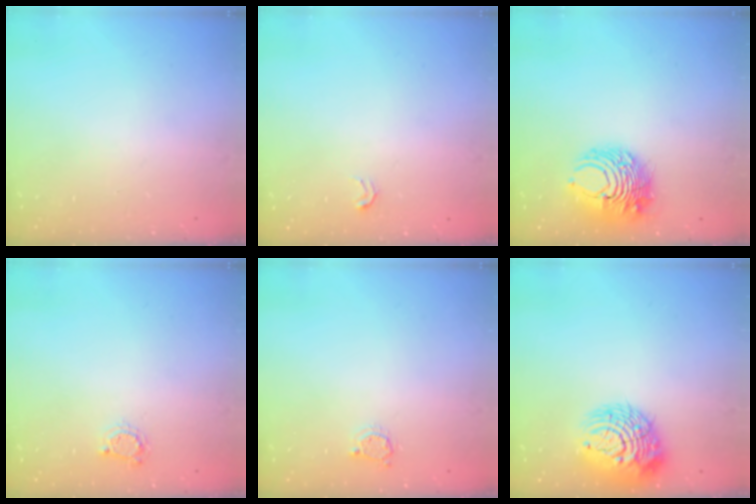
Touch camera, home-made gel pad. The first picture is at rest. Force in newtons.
{"total": 2.5, "press": 2.5, "slide": 0.5}
{"total": 9.2, "press": 9.2, "slide": 0.2}
{"total": 3.8, "press": 3.7, "slide": 0.4}
{"total": 3.1, "press": 3.0, "slide": 0.4}
{"total": 13.6, "press": 13.5, "slide": 1.7}